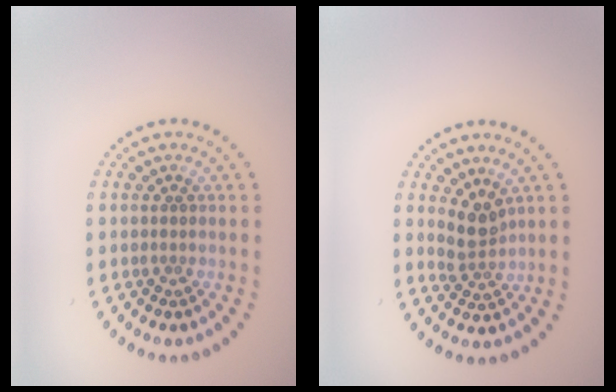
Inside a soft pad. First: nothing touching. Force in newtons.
{"total": 2.3, "press": 1.8, "slide": 1.5}